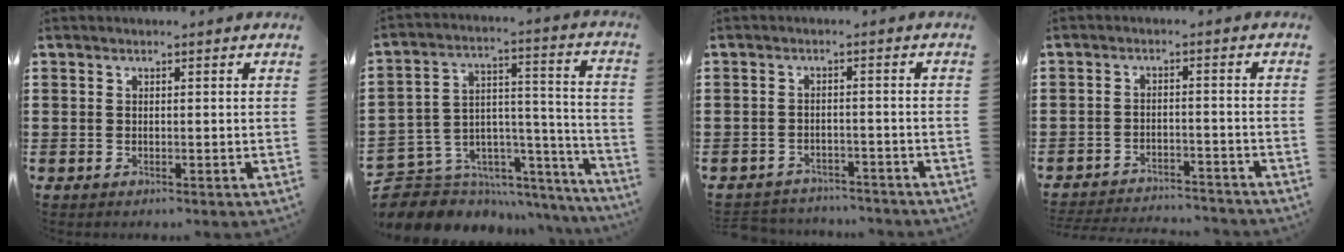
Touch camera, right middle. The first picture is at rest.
{"total": 5.2, "force": [-3.9, 3.5, 0.0], "torque": [-0.021, -0.020, -0.070]}
{"total": 2.7, "force": [-2.7, 0.5, -0.2], "torque": [-0.006, -0.004, -0.058]}
{"total": 3.5, "force": [-3.5, 0.2, 0.1], "torque": [-0.007, 0.000, -0.073]}